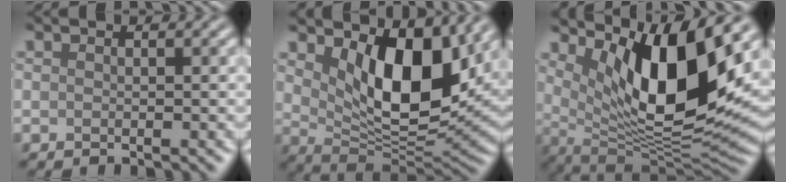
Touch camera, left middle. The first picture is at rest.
{"total": 9.3, "force": [3.3, 4.5, 7.4], "torque": [-0.122, -0.021, 0.054]}
{"total": 11.9, "force": [4.3, 3.9, 10.4], "torque": [-0.168, -0.019, 0.087]}